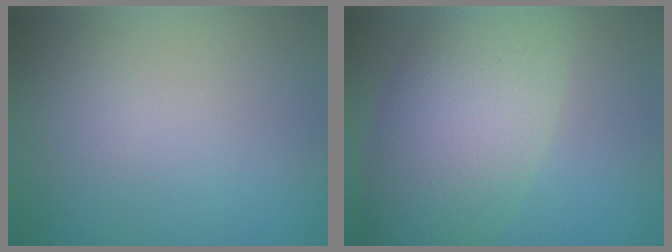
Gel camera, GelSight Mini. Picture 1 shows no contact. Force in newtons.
{"total": 9.6, "press": 9.6, "slide": 0.4}